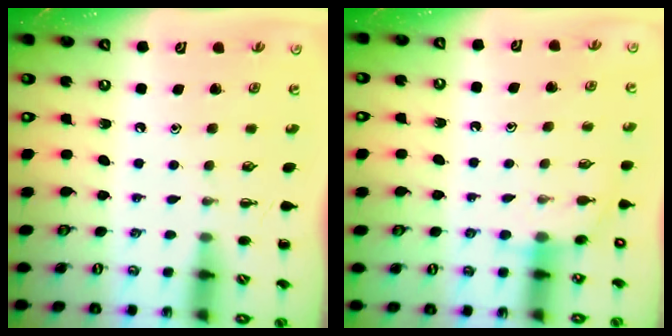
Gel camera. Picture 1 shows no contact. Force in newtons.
{"total": 6.4, "press": 6.3, "slide": 1.3}